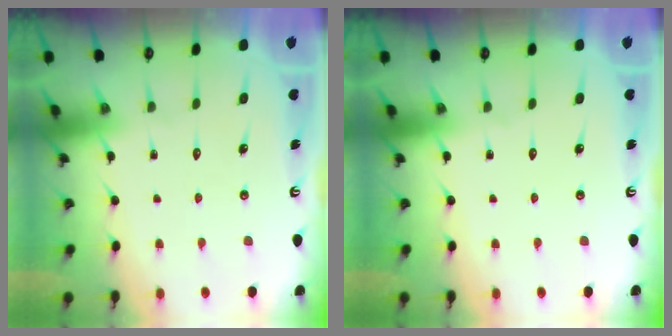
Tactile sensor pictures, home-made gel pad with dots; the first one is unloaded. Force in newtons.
{"total": 0.0}